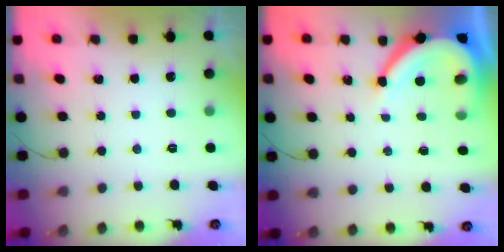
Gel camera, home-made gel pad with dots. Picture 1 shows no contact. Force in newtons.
{"total": 10.6, "press": 10.5, "slide": 1.3}